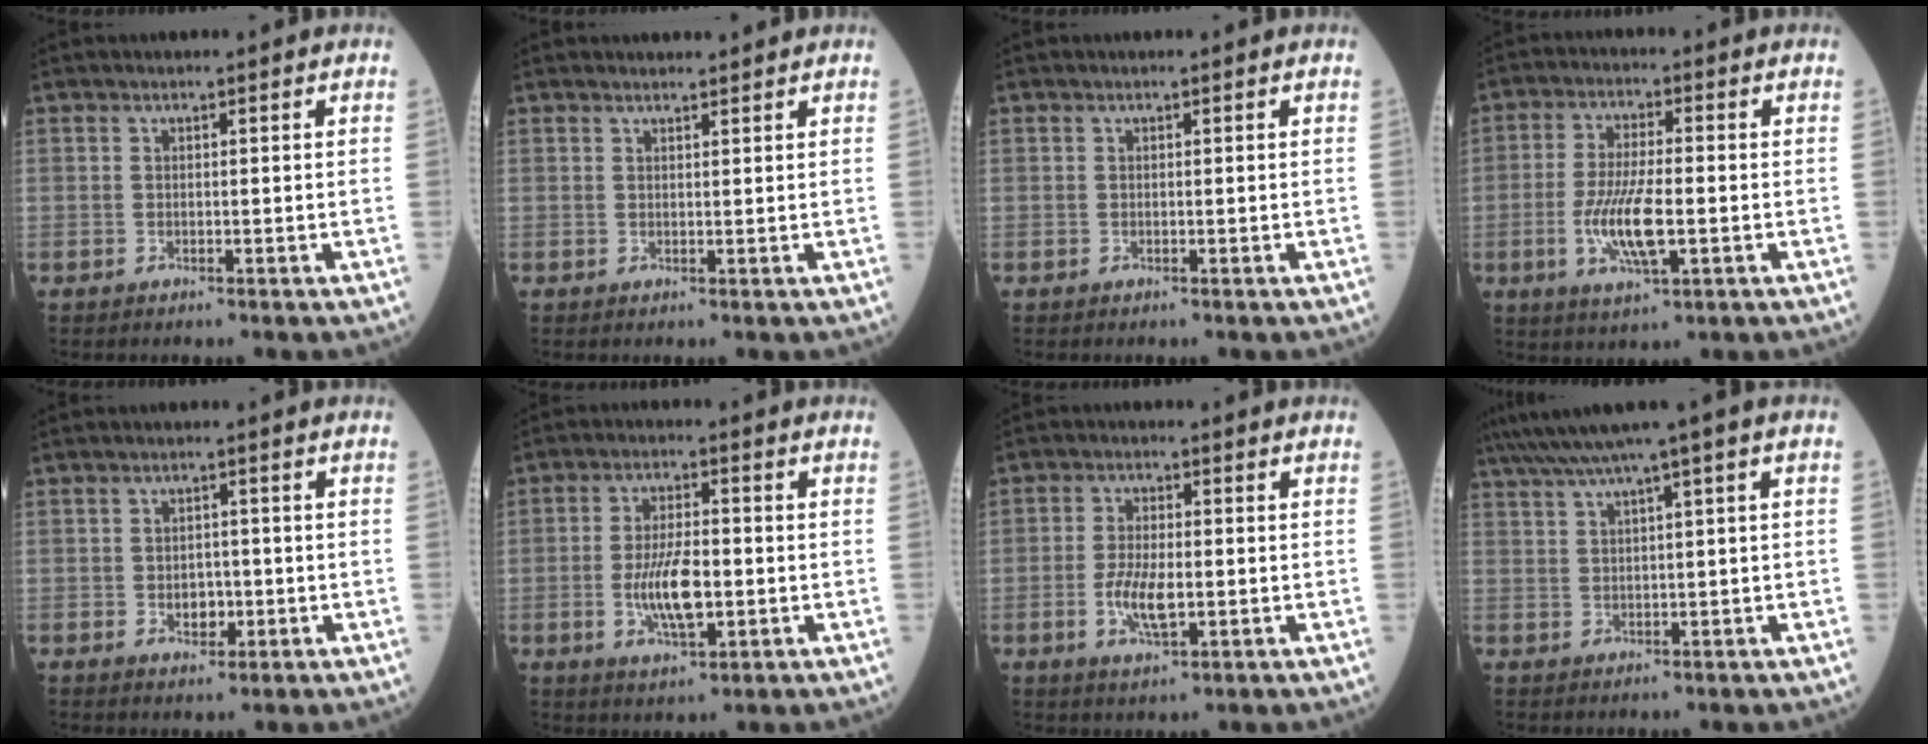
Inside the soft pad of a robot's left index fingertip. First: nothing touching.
{"total": 2.4, "force": [2.4, 0.2, 0.2], "torque": [-0.007, 0.009, 0.032]}
{"total": 0.0}
{"total": 8.5, "force": [-2.0, 1.8, 8.1], "torque": [-0.166, -0.011, -0.039]}
{"total": 2.8, "force": [-0.7, 2.0, 1.8], "torque": [-0.025, 0.004, -0.008]}
{"total": 7.9, "force": [-1.5, 2.6, 7.3], "torque": [-0.146, -0.003, -0.027]}
{"total": 5.8, "force": [-1.3, 2.0, 5.2], "torque": [-0.110, -0.005, -0.023]}
{"total": 7.4, "force": [4.8, -0.8, 5.6], "torque": [-0.098, 0.036, 0.081]}